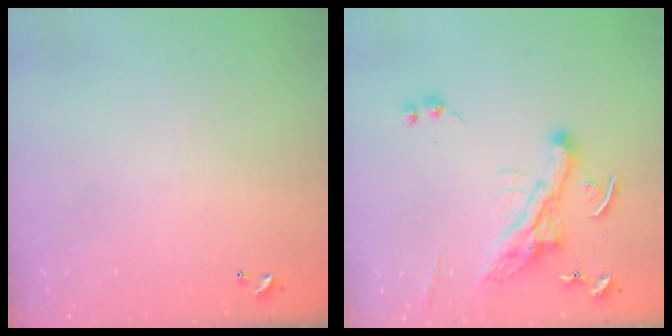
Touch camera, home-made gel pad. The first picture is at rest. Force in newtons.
{"total": 6.7, "press": 6.5, "slide": 1.6}